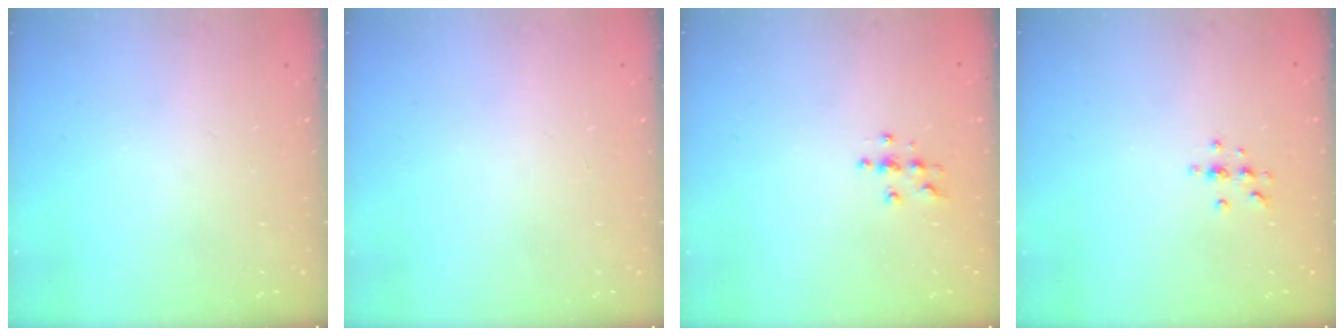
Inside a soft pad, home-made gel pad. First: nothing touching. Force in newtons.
{"total": 0.0}
{"total": 4.0, "press": 4.0, "slide": 0.3}
{"total": 4.8, "press": 4.7, "slide": 0.6}